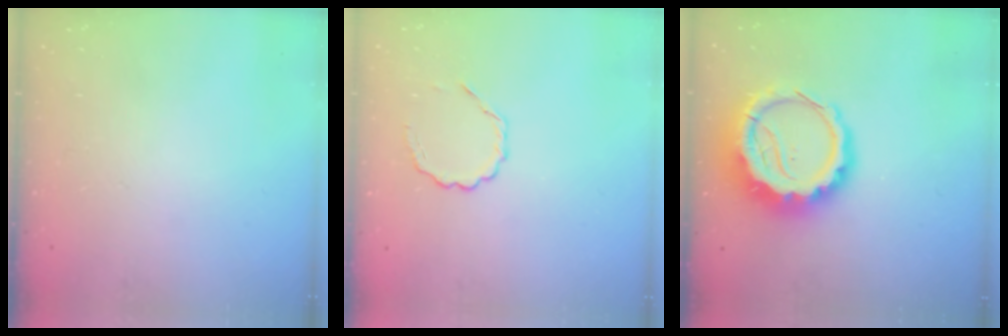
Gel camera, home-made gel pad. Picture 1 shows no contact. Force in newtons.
{"total": 3.7, "press": 3.5, "slide": 1.1}
{"total": 13.8, "press": 13.4, "slide": 3.0}